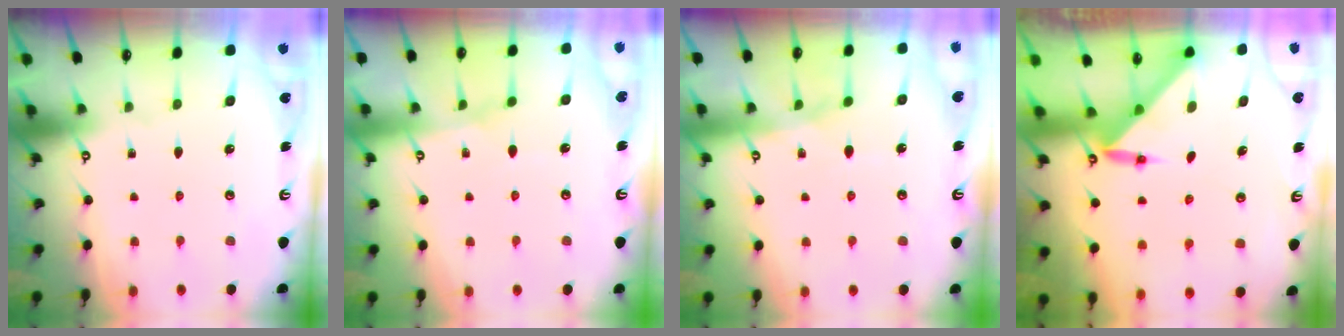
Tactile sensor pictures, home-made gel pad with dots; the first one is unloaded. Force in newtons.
{"total": 5.2, "press": 5.1, "slide": 0.8}
{"total": 7.5, "press": 7.5, "slide": 0.8}
{"total": 3.2, "press": 3.2, "slide": 0.3}